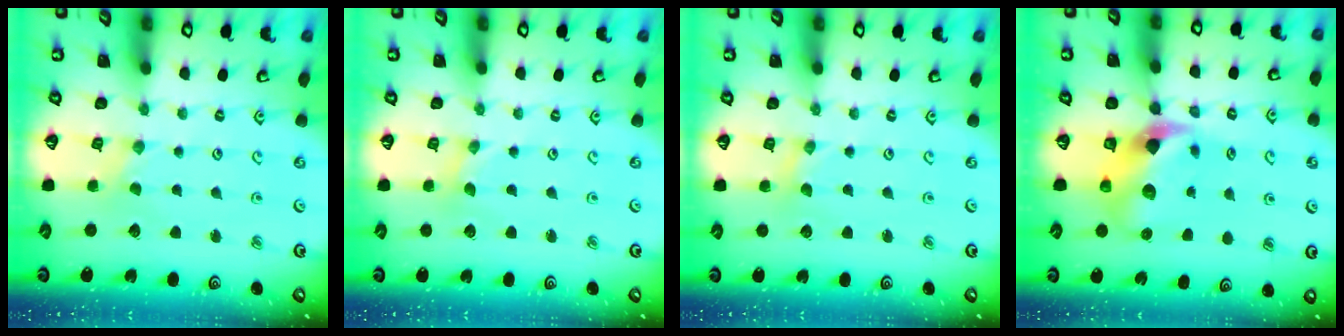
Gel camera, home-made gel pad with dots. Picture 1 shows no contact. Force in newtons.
{"total": 0.0}
{"total": 0.7, "press": 0.7, "slide": 0.2}
{"total": 10.7, "press": 10.6, "slide": 2.0}